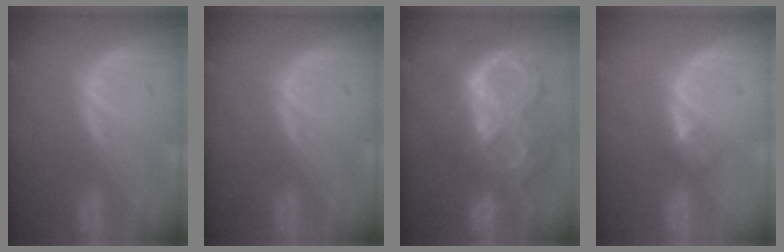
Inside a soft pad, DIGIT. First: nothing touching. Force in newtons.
{"total": 0.0}
{"total": 10.5, "press": 8.8, "slide": 5.7}
{"total": 2.0, "press": 1.6, "slide": 1.1}